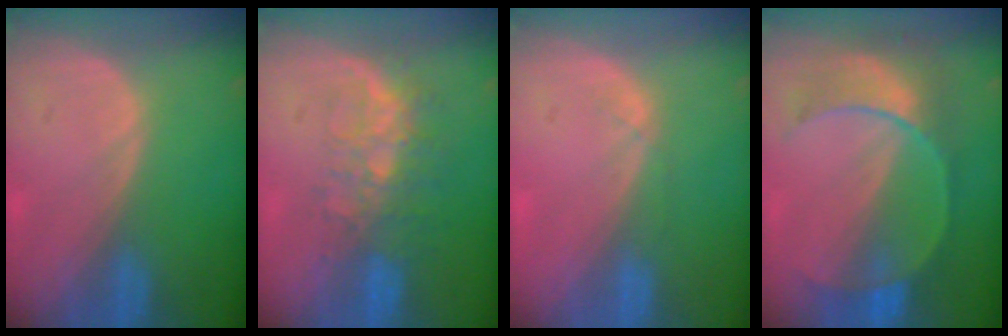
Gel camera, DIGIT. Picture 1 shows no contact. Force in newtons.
{"total": 8.2, "press": 6.7, "slide": 4.6}
{"total": 1.4, "press": 1.3, "slide": 0.5}
{"total": 7.9, "press": 7.8, "slide": 1.3}